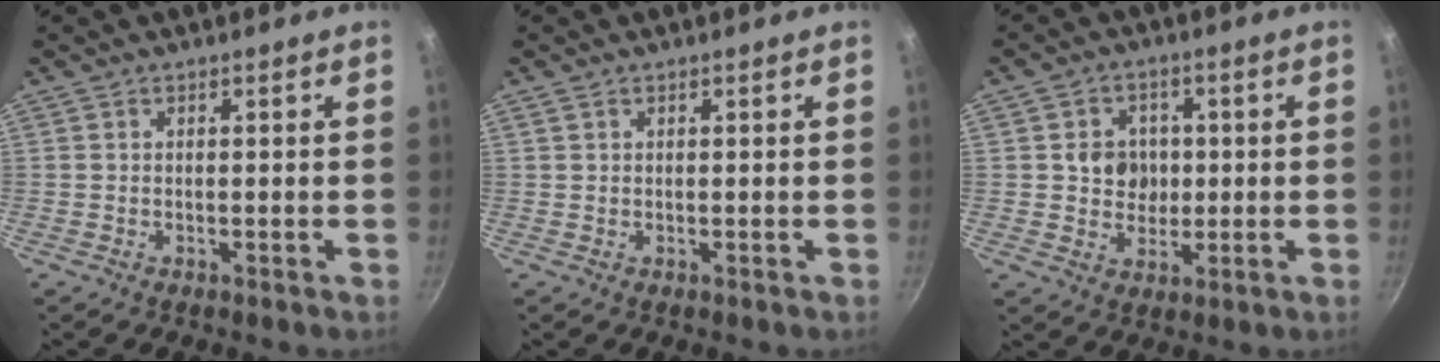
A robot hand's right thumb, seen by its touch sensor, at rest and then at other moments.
{"total": 0.7, "force": [0.4, 0.5, 0.3], "torque": [-0.005, 0.002, 0.007]}
{"total": 6.8, "force": [0.4, 6.1, 3.0], "torque": [-0.015, 0.000, 0.005]}